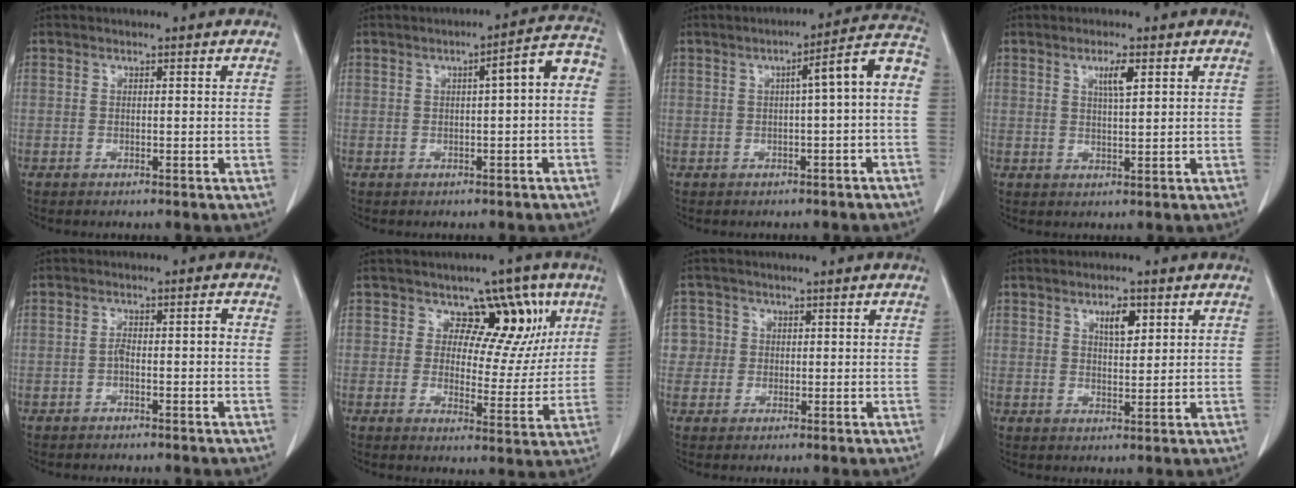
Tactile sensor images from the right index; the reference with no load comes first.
{"total": 5.7, "force": [0.2, 0.8, 5.6], "torque": [-0.068, 0.025, -0.002]}
{"total": 7.6, "force": [-0.3, 0.4, 7.6], "torque": [-0.093, 0.027, -0.010]}
{"total": 3.1, "force": [1.5, 0.3, 2.7], "torque": [-0.047, -0.001, 0.024]}
{"total": 2.5, "force": [-0.9, 0.7, 2.2], "torque": [-0.036, 0.008, -0.014]}
{"total": 8.8, "force": [4.3, 6.0, 4.9], "torque": [-0.031, 0.011, 0.057]}
{"total": 3.3, "force": [0.3, 3.3, -0.1], "torque": [0.017, 0.012, 0.005]}
{"total": 3.9, "force": [1.9, 1.4, 3.0], "torque": [-0.049, -0.002, 0.032]}